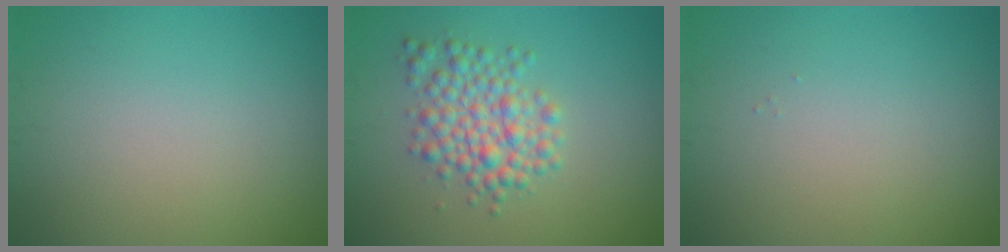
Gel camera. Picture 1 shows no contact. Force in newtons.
{"total": 4.1, "press": 4.1, "slide": 0.1}
{"total": 0.0}